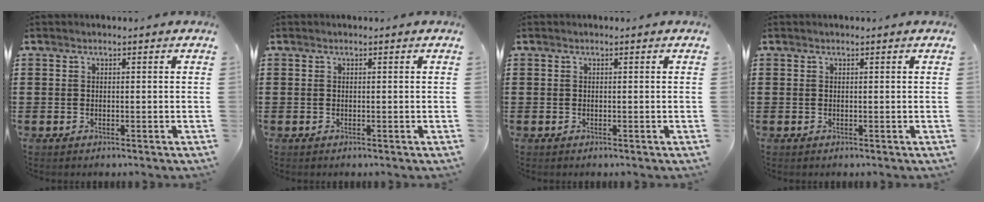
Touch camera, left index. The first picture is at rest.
{"total": 0.0}
{"total": 0.0}
{"total": 0.0}